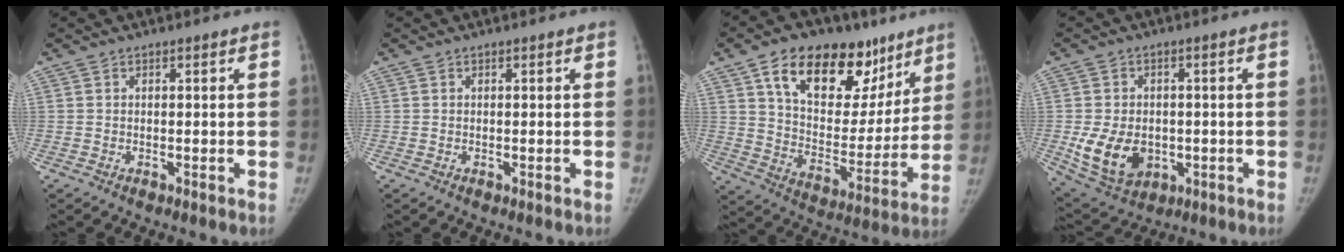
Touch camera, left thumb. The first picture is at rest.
{"total": 0.0}
{"total": 25.5, "force": [14.1, 14.2, 15.7], "torque": [-0.193, -0.027, 0.230]}
{"total": 11.4, "force": [-2.1, 8.4, 7.4], "torque": [-0.114, -0.002, -0.016]}